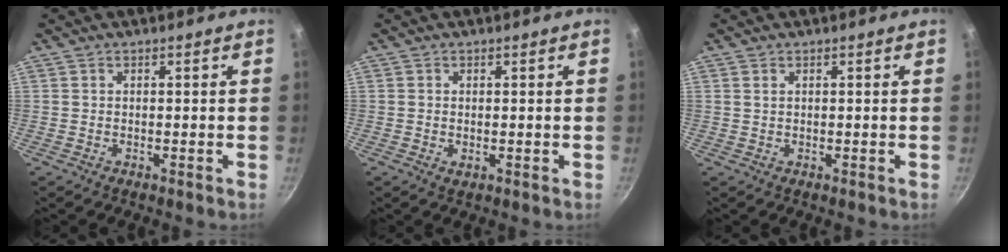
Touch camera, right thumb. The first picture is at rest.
{"total": 0.9, "force": [0.0, 0.5, 0.7], "torque": [-0.011, -0.002, 0.001]}
{"total": 0.7, "force": [0.4, 0.4, 0.5], "torque": [-0.010, 0.001, 0.009]}